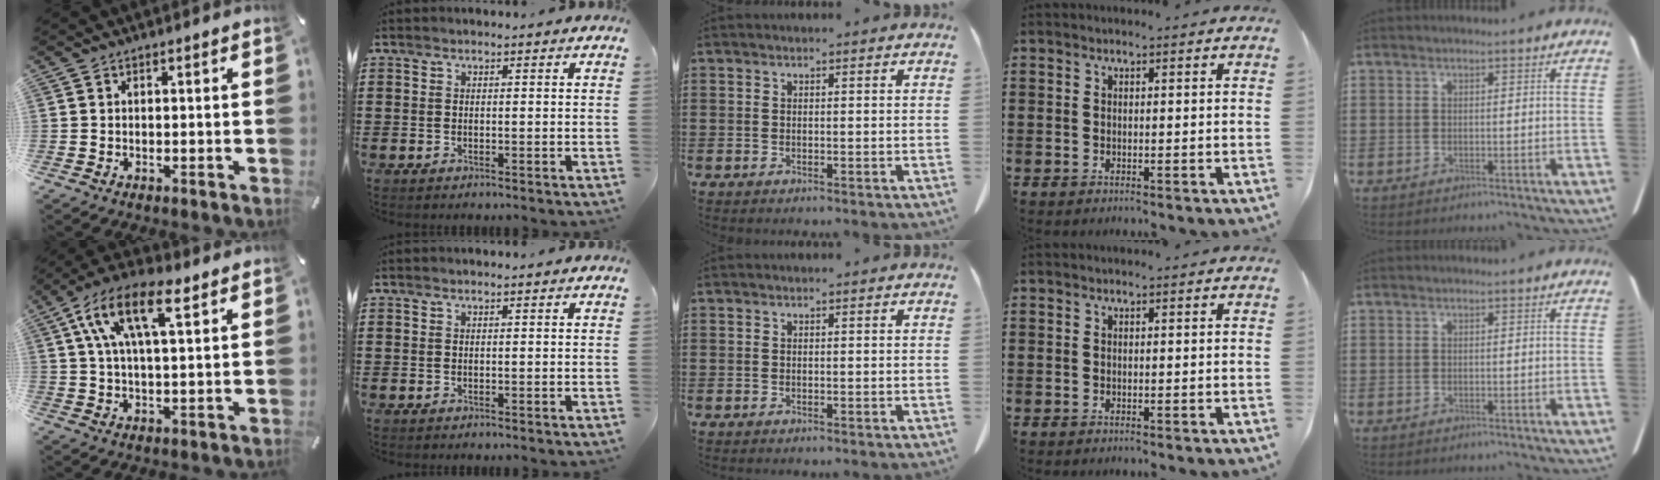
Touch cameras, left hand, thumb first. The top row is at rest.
{"thumb": {"total": 13.6, "force": [6.6, 5.5, 10.5], "torque": [-0.228, -0.009, 0.114]}}